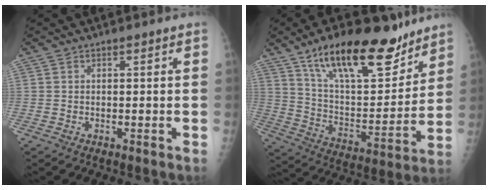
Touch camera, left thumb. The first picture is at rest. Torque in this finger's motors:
{"motor_torque": [1.04, 0.78, 1.47, -1.30, 0.21]}